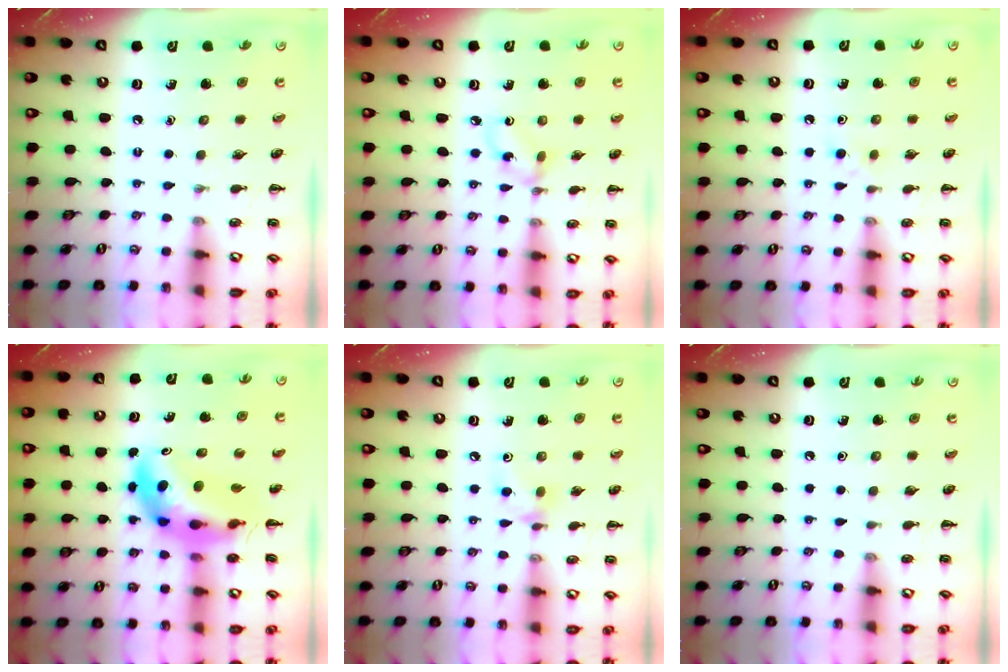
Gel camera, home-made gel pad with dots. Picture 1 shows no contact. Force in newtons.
{"total": 2.9, "press": 2.8, "slide": 0.6}
{"total": 3.0, "press": 2.6, "slide": 1.4}
{"total": 7.7, "press": 7.4, "slide": 2.0}
{"total": 5.9, "press": 5.8, "slide": 1.2}
{"total": 0.0}